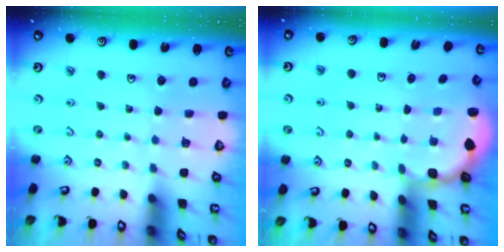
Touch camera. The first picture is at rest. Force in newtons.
{"total": 1.8, "press": 1.6, "slide": 0.7}